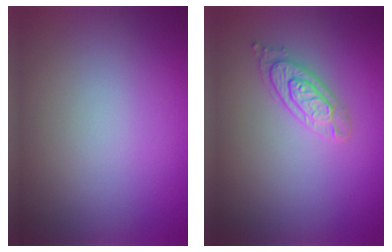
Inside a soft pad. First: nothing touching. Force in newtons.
{"total": 2.5, "press": 2.4, "slide": 0.6}